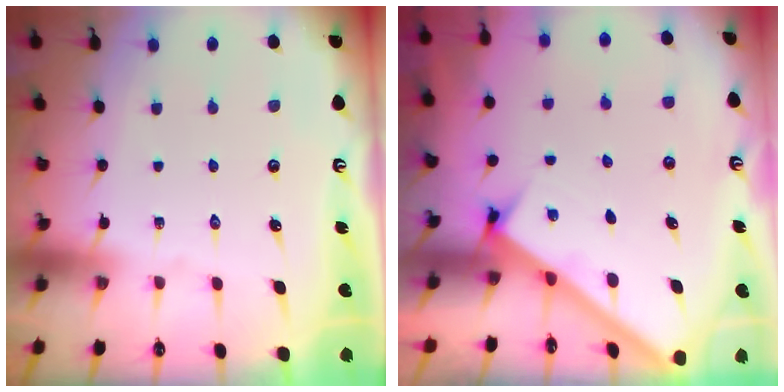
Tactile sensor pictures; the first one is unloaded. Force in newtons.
{"total": 2.5, "press": 2.5, "slide": 0.3}